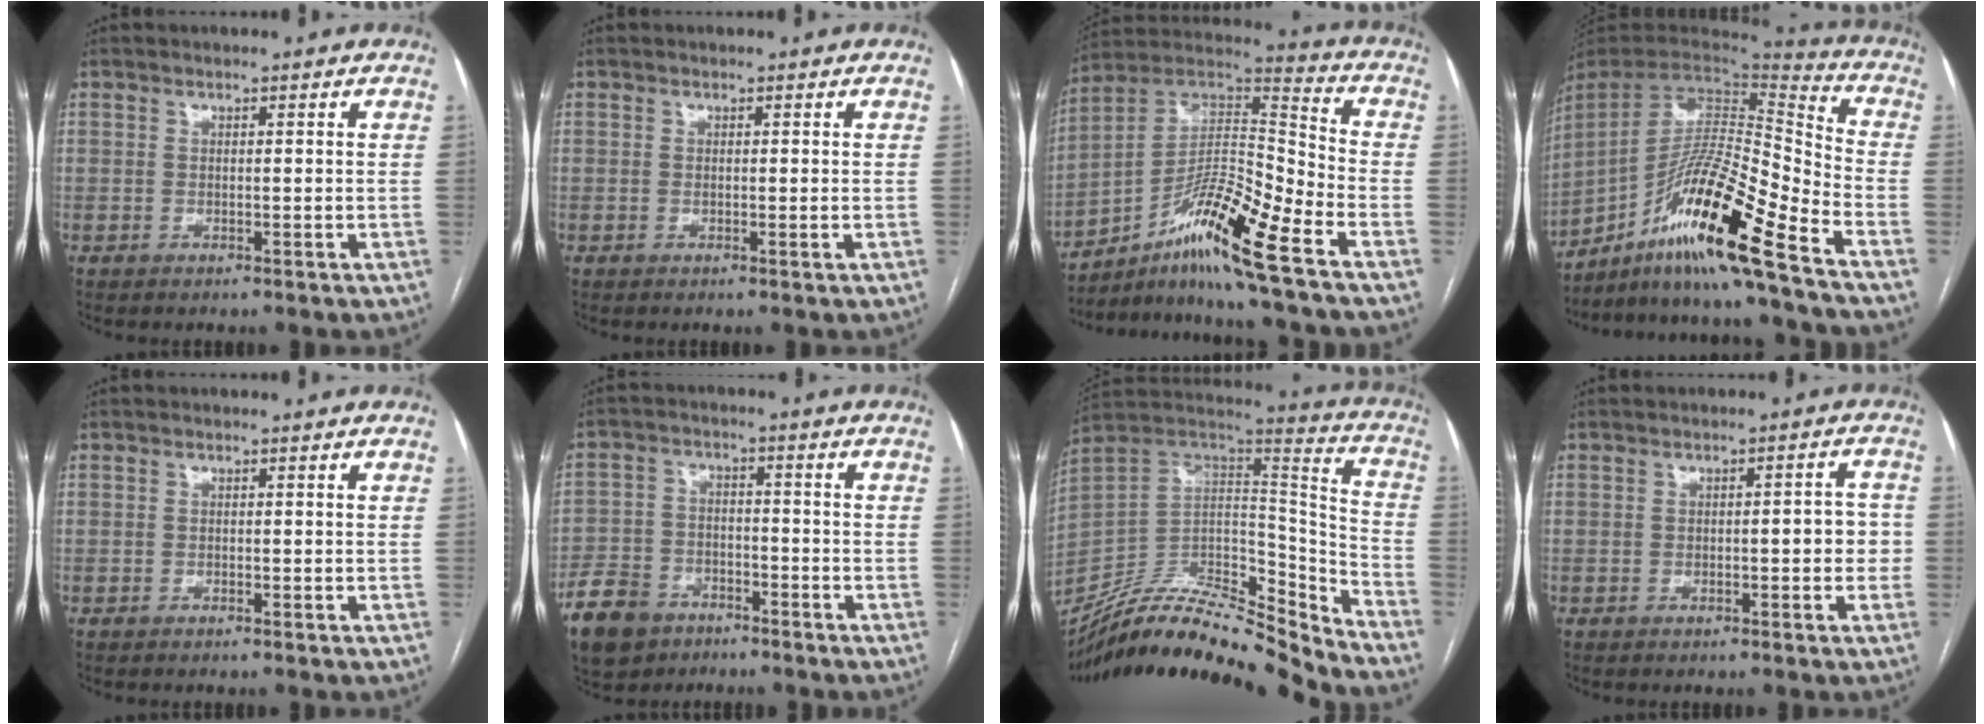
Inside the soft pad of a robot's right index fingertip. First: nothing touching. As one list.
[{"total": 0.6, "force": [0.0, -0.1, 0.6], "torque": [-0.014, -0.003, -0.001]}, {"total": 16.3, "force": [-9.5, 0.3, 13.3], "torque": [-0.248, 0.014, -0.164]}, {"total": 19.8, "force": [-12.9, -0.2, 15.1], "torque": [-0.285, -0.008, -0.237]}, {"total": 0.0}, {"total": 9.7, "force": [-6.5, 6.1, 3.7], "torque": [-0.093, 0.000, -0.115]}, {"total": 27.3, "force": [-25.1, 3.7, 9.9], "torque": [-0.167, 0.007, -0.405]}, {"total": 3.9, "force": [-0.7, 1.1, 3.6], "torque": [-0.042, 0.016, -0.010]}]